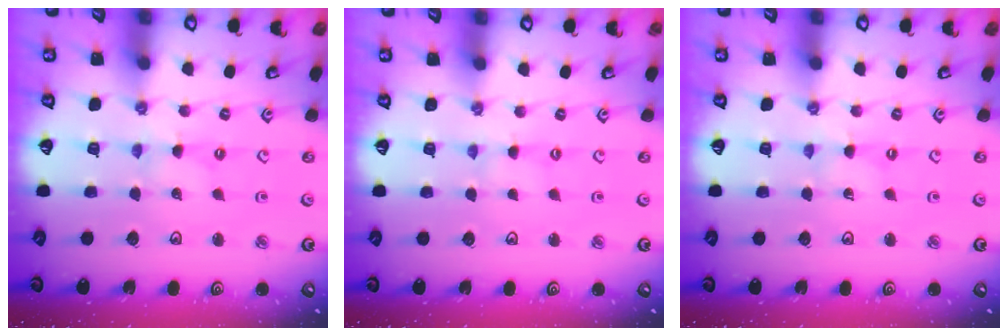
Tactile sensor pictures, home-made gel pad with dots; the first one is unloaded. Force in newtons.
{"total": 0.0}
{"total": 0.0}